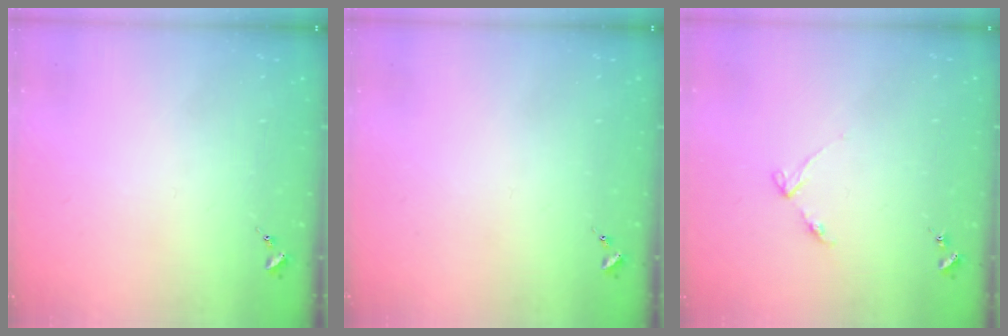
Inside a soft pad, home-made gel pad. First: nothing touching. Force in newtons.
{"total": 0.0}
{"total": 3.6, "press": 3.5, "slide": 0.4}